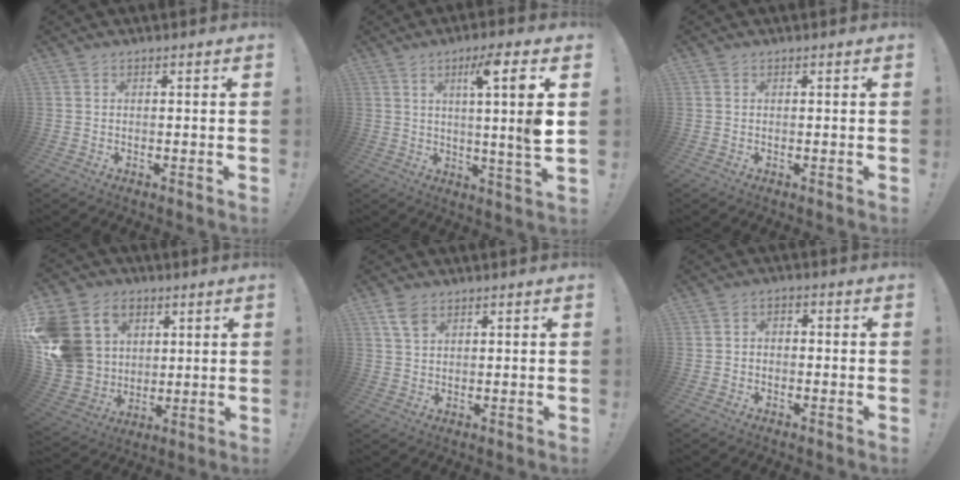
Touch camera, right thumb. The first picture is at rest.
{"total": 11.6, "force": [2.5, -0.7, 11.3], "torque": [-0.166, -0.011, 0.019]}
{"total": 0.0}
{"total": 18.1, "force": [5.3, 15.2, 8.2], "torque": [-0.157, -0.013, 0.122]}
{"total": 4.6, "force": [2.7, 2.4, 2.8], "torque": [-0.042, -0.009, 0.050]}
{"total": 2.6, "force": [-1.8, 1.6, 1.0], "torque": [-0.020, 0.013, -0.031]}